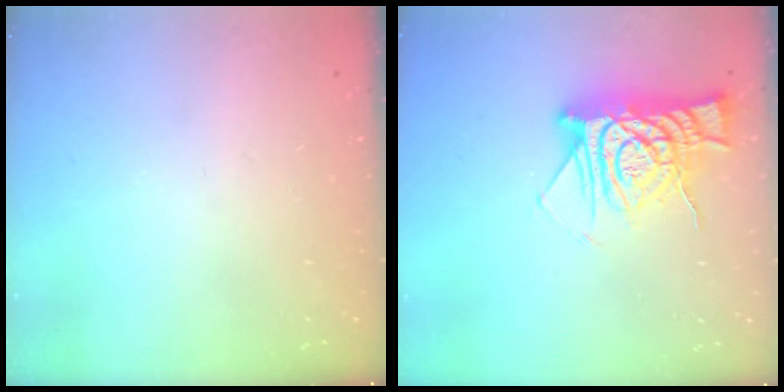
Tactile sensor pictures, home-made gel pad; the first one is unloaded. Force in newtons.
{"total": 12.5, "press": 12.5, "slide": 1.1}